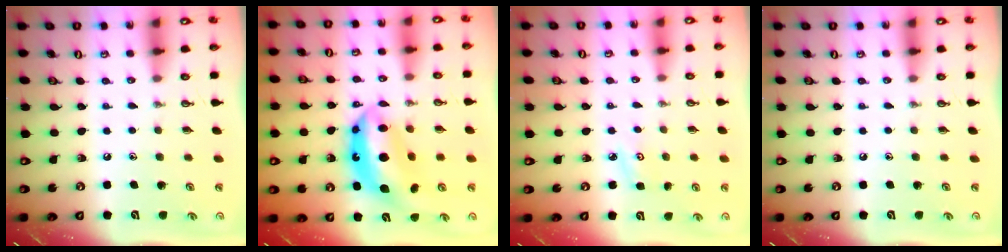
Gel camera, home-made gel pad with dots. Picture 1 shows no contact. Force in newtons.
{"total": 13.1, "press": 13.1, "slide": 0.9}
{"total": 3.6, "press": 3.6, "slide": 0.5}
{"total": 0.0}